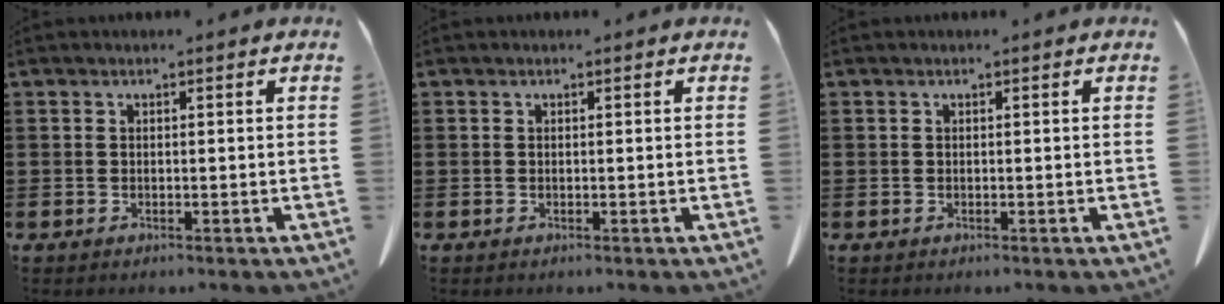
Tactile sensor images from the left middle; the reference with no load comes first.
{"total": 0.0}
{"total": 0.0}